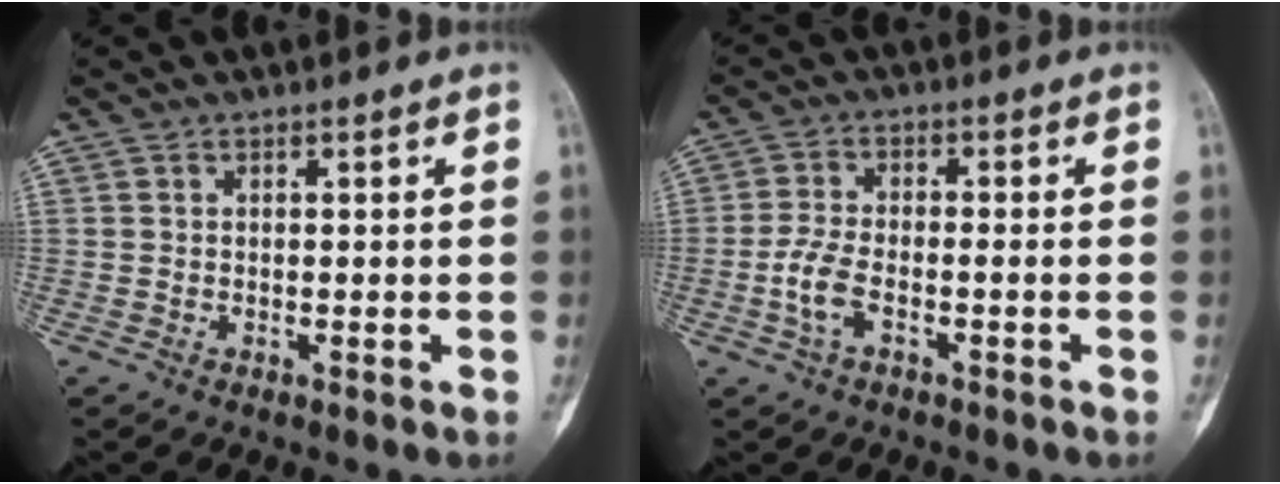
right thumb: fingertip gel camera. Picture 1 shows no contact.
{"total": 5.3, "force": [-2.0, 2.2, 4.4], "torque": [-0.100, 0.015, -0.040]}